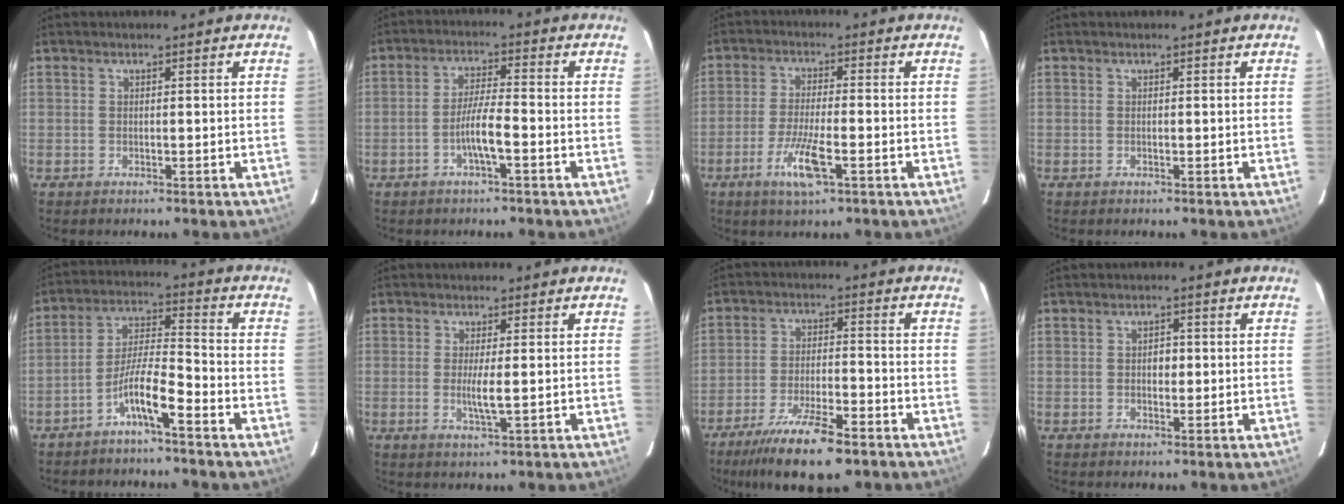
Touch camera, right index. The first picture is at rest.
{"total": 5.0, "force": [-2.0, 0.2, 4.6], "torque": [-0.089, 0.005, -0.037]}
{"total": 6.9, "force": [-3.1, 0.8, 6.1], "torque": [-0.120, -0.011, -0.055]}
{"total": 0.0}
{"total": 7.1, "force": [-4.6, 0.1, 5.5], "torque": [-0.107, 0.010, -0.091]}
{"total": 3.1, "force": [-0.2, -0.1, 3.0], "torque": [-0.061, -0.007, -0.004]}
{"total": 11.4, "force": [-8.0, 2.1, 7.8], "torque": [-0.138, -0.023, -0.138]}
{"total": 1.6, "force": [0.0, 1.0, 1.2], "torque": [-0.017, 0.002, 0.000]}